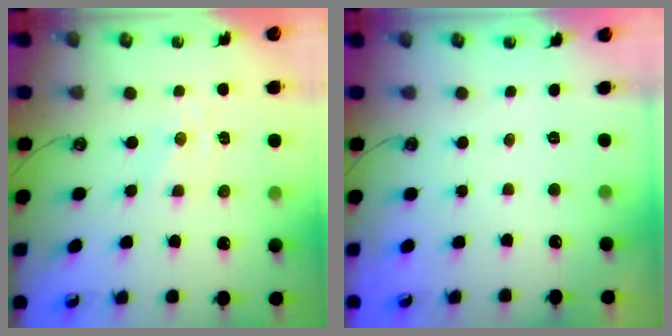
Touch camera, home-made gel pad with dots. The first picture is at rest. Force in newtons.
{"total": 0.0}